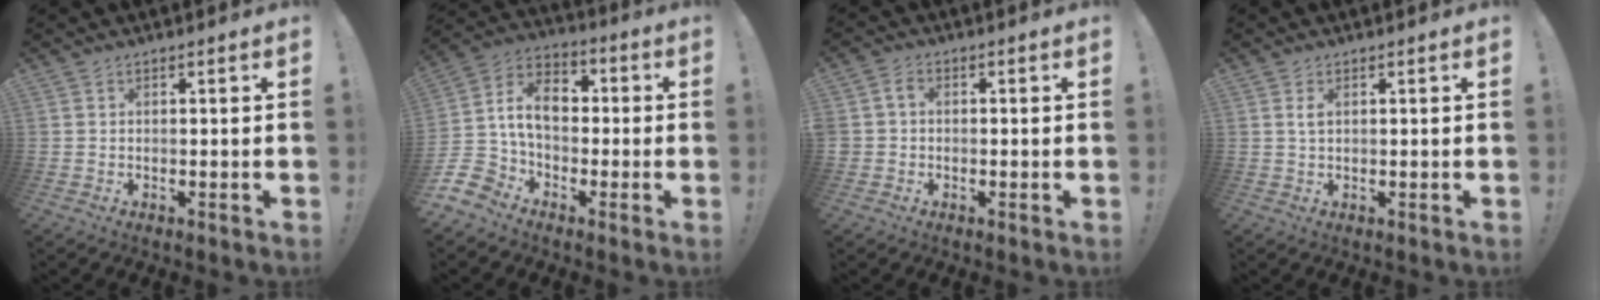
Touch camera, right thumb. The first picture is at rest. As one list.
[{"total": 12.8, "force": [0.1, 10.0, 8.0], "torque": [-0.148, 0.013, 0.005]}, {"total": 2.7, "force": [-0.6, 2.1, 1.5], "torque": [-0.032, 0.015, -0.010]}, {"total": 1.8, "force": [0.7, 0.7, 1.5], "torque": [-0.023, -0.001, 0.010]}]